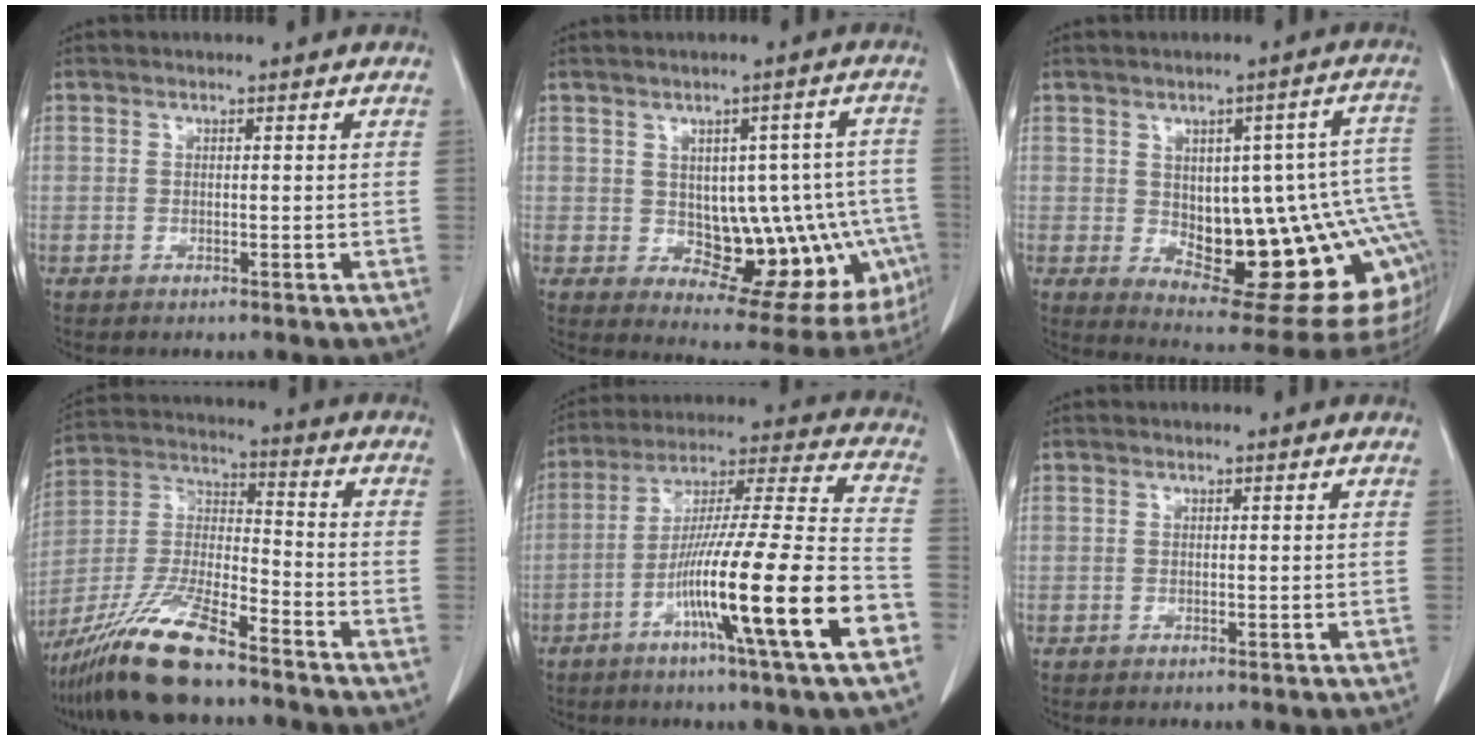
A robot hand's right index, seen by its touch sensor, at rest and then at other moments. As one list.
[{"total": 16.1, "force": [-2.3, 7.9, 13.8], "torque": [-0.130, 0.027, -0.004]}, {"total": 22.4, "force": [-2.8, 8.1, 20.7], "torque": [-0.182, 0.029, -0.009]}, {"total": 14.9, "force": [-11.3, 2.4, 9.5], "torque": [-0.200, -0.013, -0.209]}, {"total": 20.7, "force": [-8.5, -0.6, 18.8], "torque": [-0.305, -0.021, -0.149]}, {"total": 0.0}]